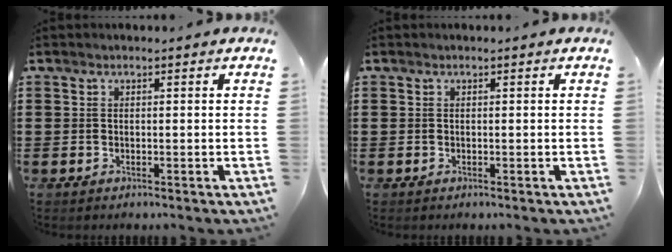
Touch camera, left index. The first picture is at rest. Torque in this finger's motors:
{"motor_torque": [0.00, 0.00, -0.02, 0.01]}